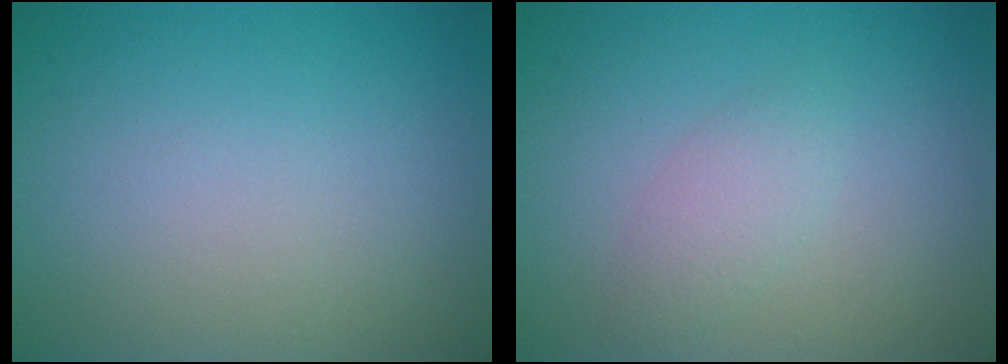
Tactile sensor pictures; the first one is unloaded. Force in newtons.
{"total": 1.8, "press": 1.8, "slide": 0.0}